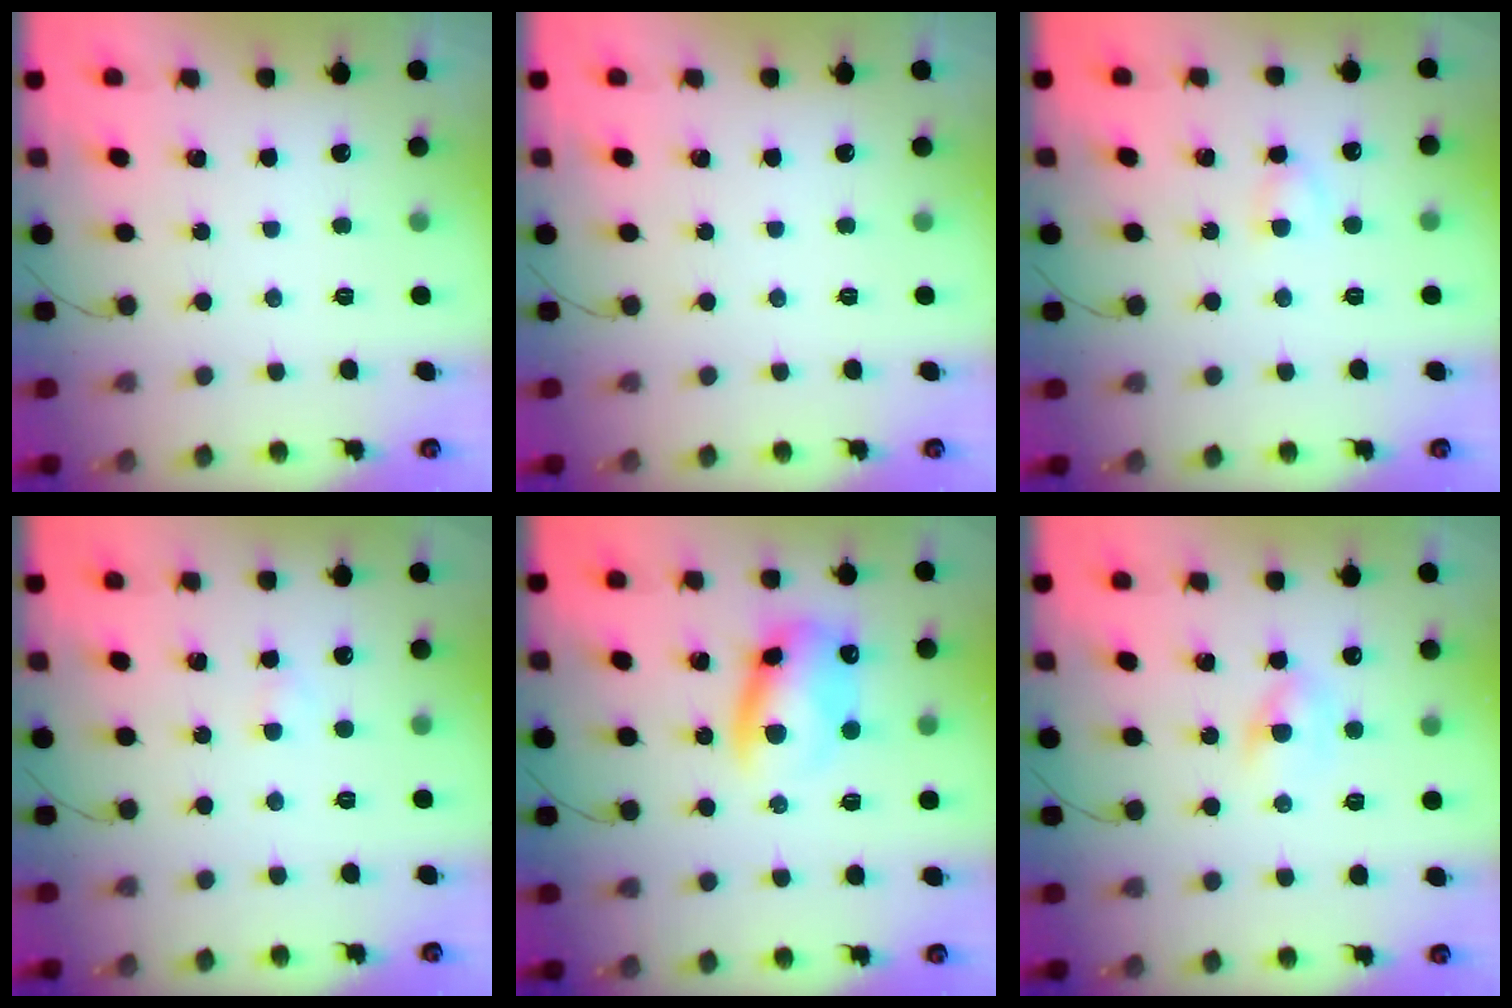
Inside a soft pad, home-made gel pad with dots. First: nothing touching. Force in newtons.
{"total": 0.0}
{"total": 2.7, "press": 2.5, "slide": 1.0}
{"total": 1.3, "press": 1.1, "slide": 0.7}
{"total": 10.8, "press": 10.5, "slide": 2.5}
{"total": 2.9, "press": 2.8, "slide": 0.8}